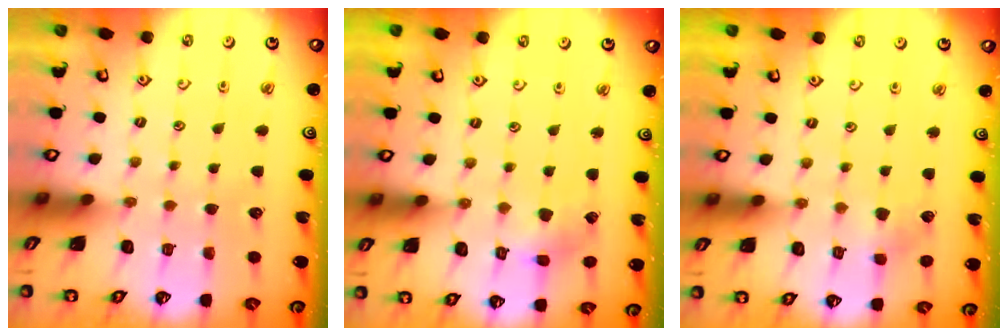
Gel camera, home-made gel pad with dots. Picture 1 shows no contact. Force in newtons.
{"total": 2.7, "press": 2.7, "slide": 0.3}
{"total": 3.4, "press": 3.3, "slide": 0.4}